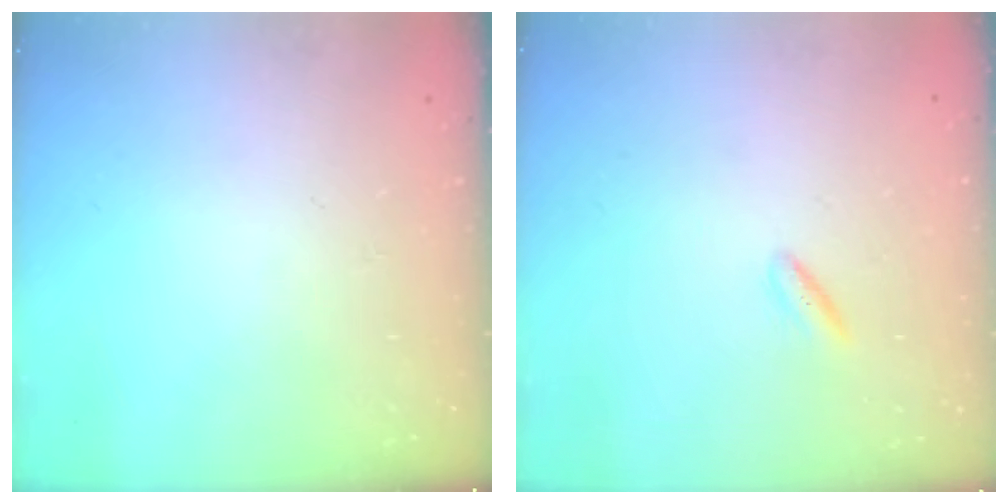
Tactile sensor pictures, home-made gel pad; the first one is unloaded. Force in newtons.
{"total": 1.7, "press": 1.5, "slide": 0.8}